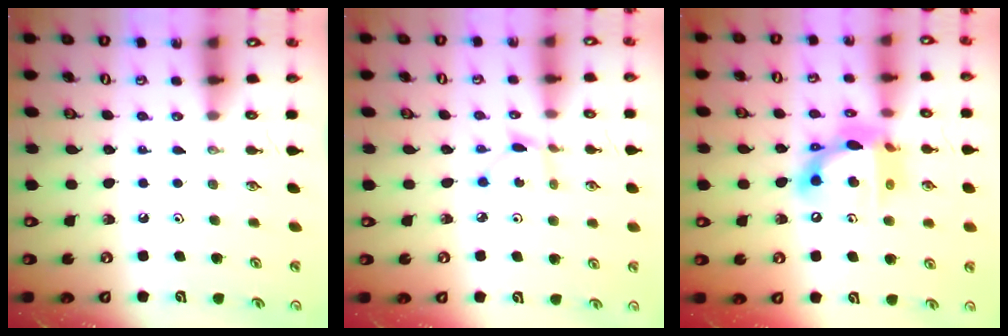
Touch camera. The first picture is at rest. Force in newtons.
{"total": 2.4, "press": 2.4, "slide": 0.3}
{"total": 14.4, "press": 14.4, "slide": 1.5}